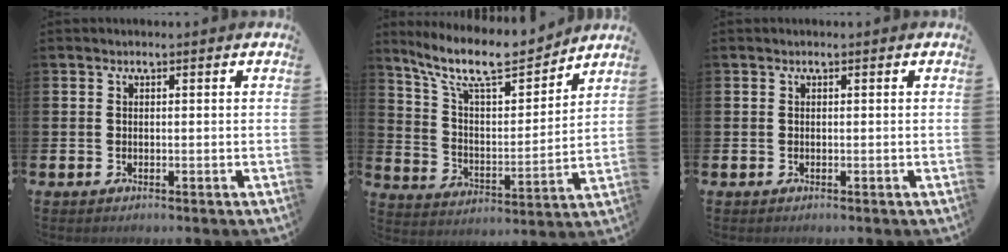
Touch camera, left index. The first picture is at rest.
{"total": 11.1, "force": [9.7, 2.5, 4.8], "torque": [-0.129, -0.055, 0.172]}
{"total": 0.0}